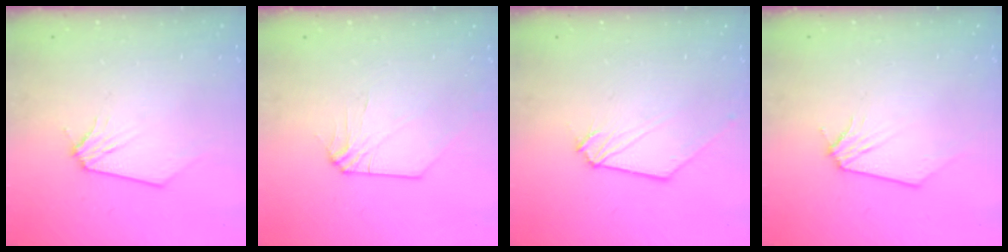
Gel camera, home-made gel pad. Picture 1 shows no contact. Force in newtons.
{"total": 0.0}
{"total": 0.0}
{"total": 0.0}